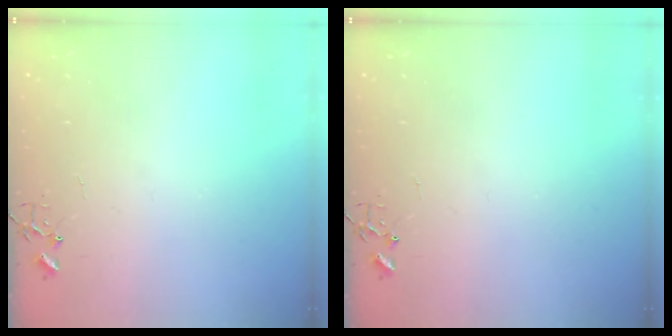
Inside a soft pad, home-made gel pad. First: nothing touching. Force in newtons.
{"total": 0.0}